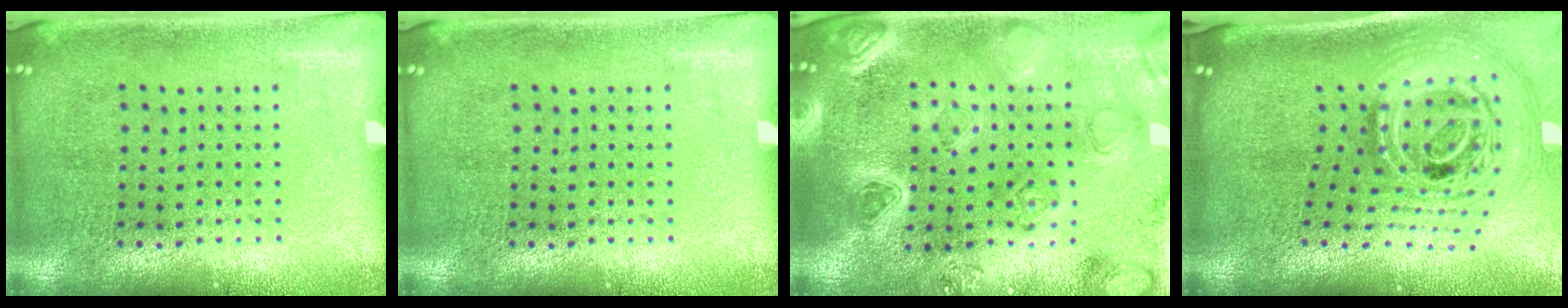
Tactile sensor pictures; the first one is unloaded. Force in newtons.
{"total": 0.0}
{"total": 2.3, "press": 2.3, "slide": 0.2}
{"total": 3.0, "press": 2.0, "slide": 2.2}